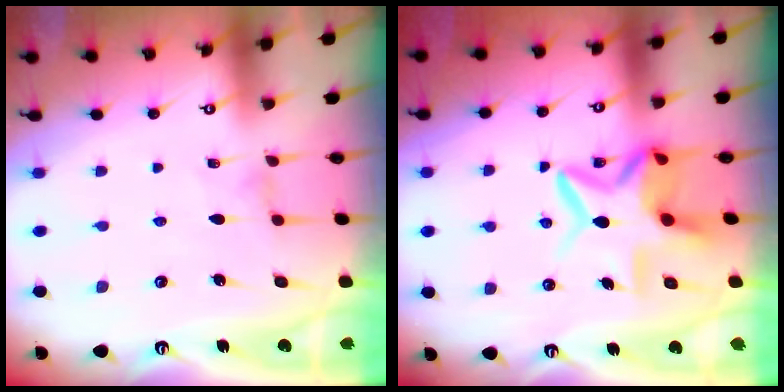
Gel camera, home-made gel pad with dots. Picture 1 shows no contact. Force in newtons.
{"total": 10.8, "press": 10.7, "slide": 0.9}